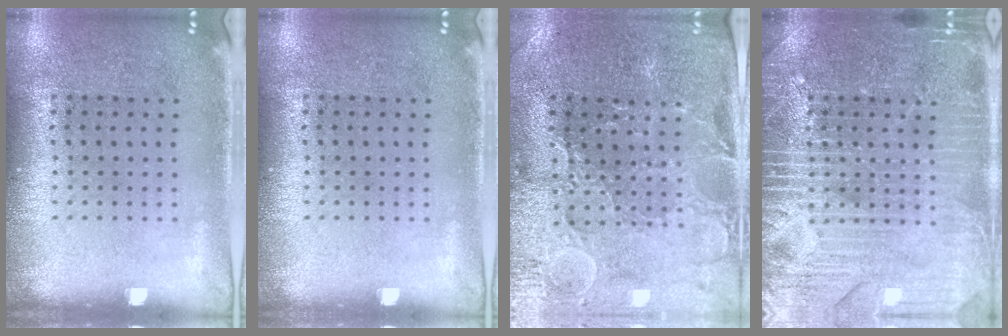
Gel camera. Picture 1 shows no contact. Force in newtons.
{"total": 0.0}
{"total": 1.6, "press": 1.5, "slide": 0.5}
{"total": 6.4, "press": 6.4, "slide": 0.8}